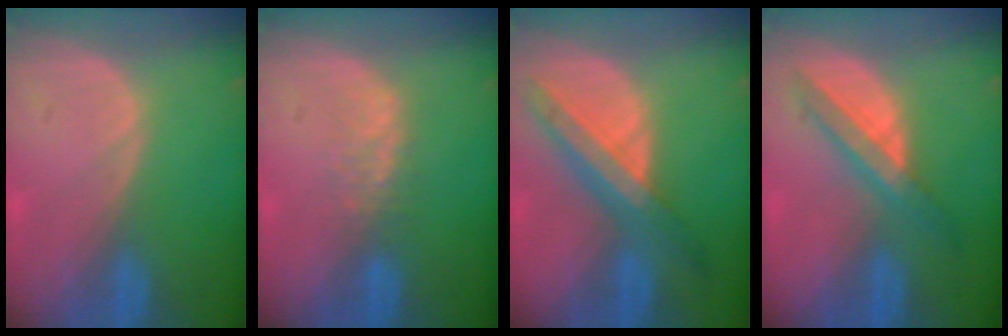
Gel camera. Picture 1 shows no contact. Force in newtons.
{"total": 2.7, "press": 2.7, "slide": 0.6}
{"total": 8.2, "press": 7.3, "slide": 3.7}
{"total": 5.7, "press": 5.5, "slide": 1.3}